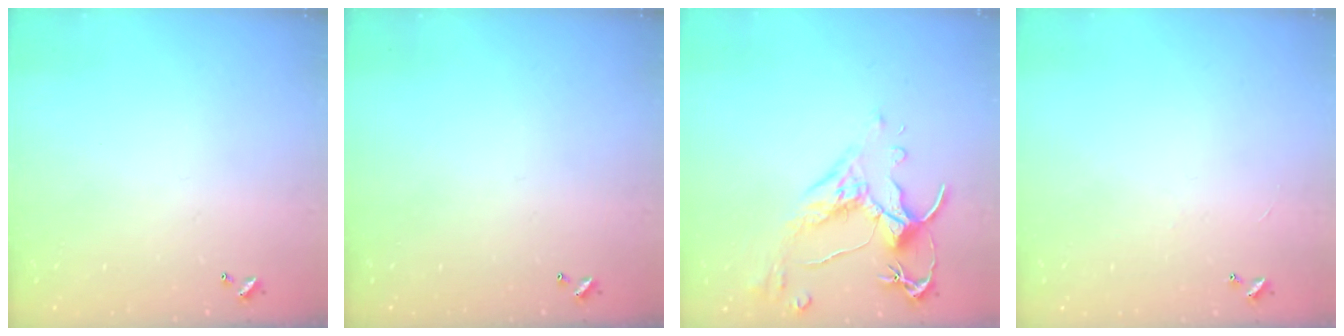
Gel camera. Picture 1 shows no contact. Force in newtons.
{"total": 0.0}
{"total": 2.5, "press": 2.2, "slide": 1.3}
{"total": 1.2, "press": 1.1, "slide": 0.4}